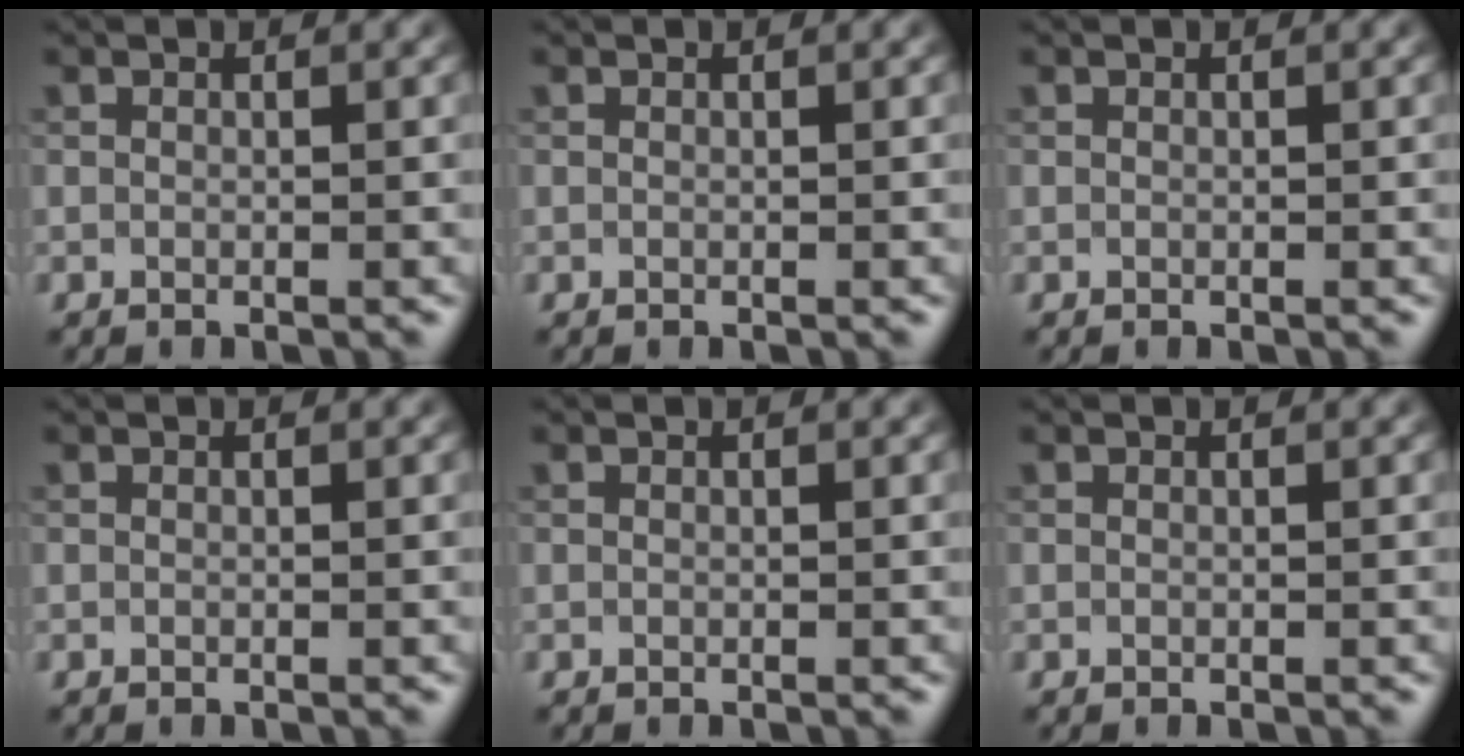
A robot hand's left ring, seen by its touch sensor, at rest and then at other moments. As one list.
[{"total": 0.0}, {"total": 0.0}, {"total": 0.0}, {"total": 0.0}, {"total": 0.0}]